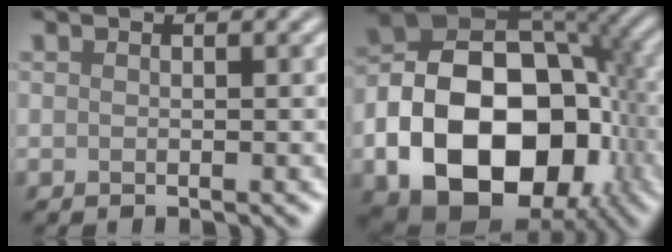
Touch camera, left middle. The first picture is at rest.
{"total": 16.7, "force": [-4.8, 11.3, 11.3], "torque": [-0.191, -0.018, -0.083]}